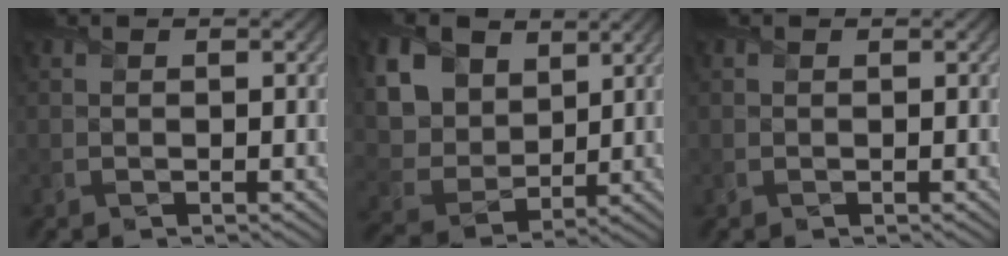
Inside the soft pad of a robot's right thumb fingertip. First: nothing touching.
{"total": 12.6, "force": [5.6, 9.0, 6.9], "torque": [-0.199, 0.008, 0.120]}
{"total": 0.0}